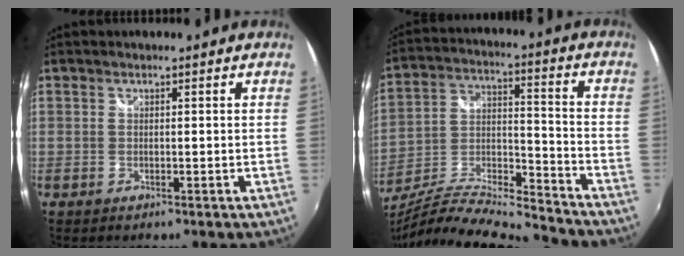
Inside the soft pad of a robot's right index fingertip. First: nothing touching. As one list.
[{"total": 18.0, "force": [-16.2, 1.6, 7.8], "torque": [-0.154, -0.014, -0.283]}]